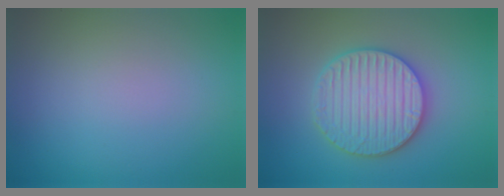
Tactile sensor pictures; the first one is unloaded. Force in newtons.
{"total": 5.9, "press": 5.8, "slide": 1.1}